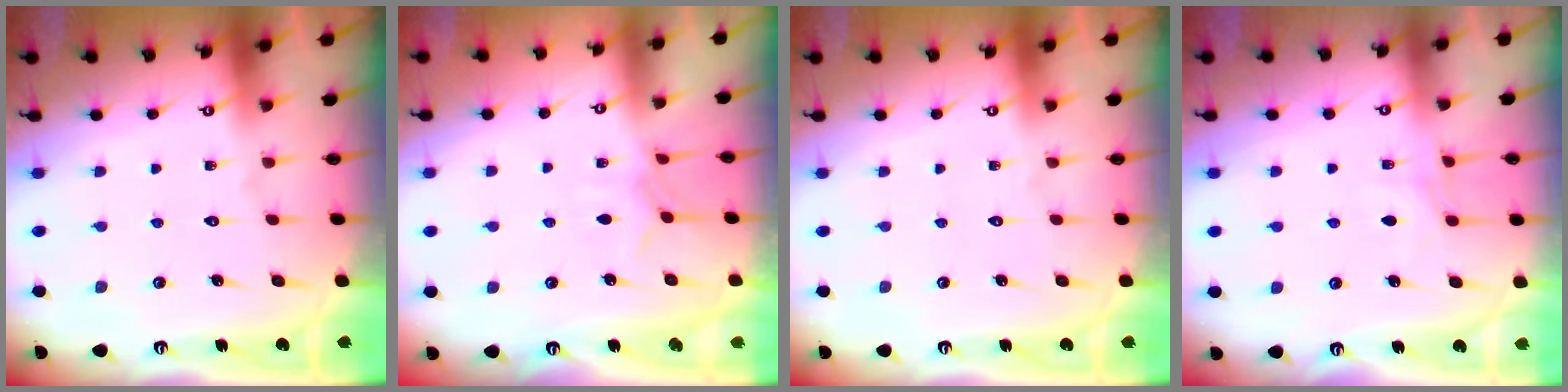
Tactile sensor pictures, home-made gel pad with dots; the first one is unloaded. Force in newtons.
{"total": 3.7, "press": 3.6, "slide": 0.6}
{"total": 0.0}
{"total": 5.3, "press": 5.3, "slide": 0.6}